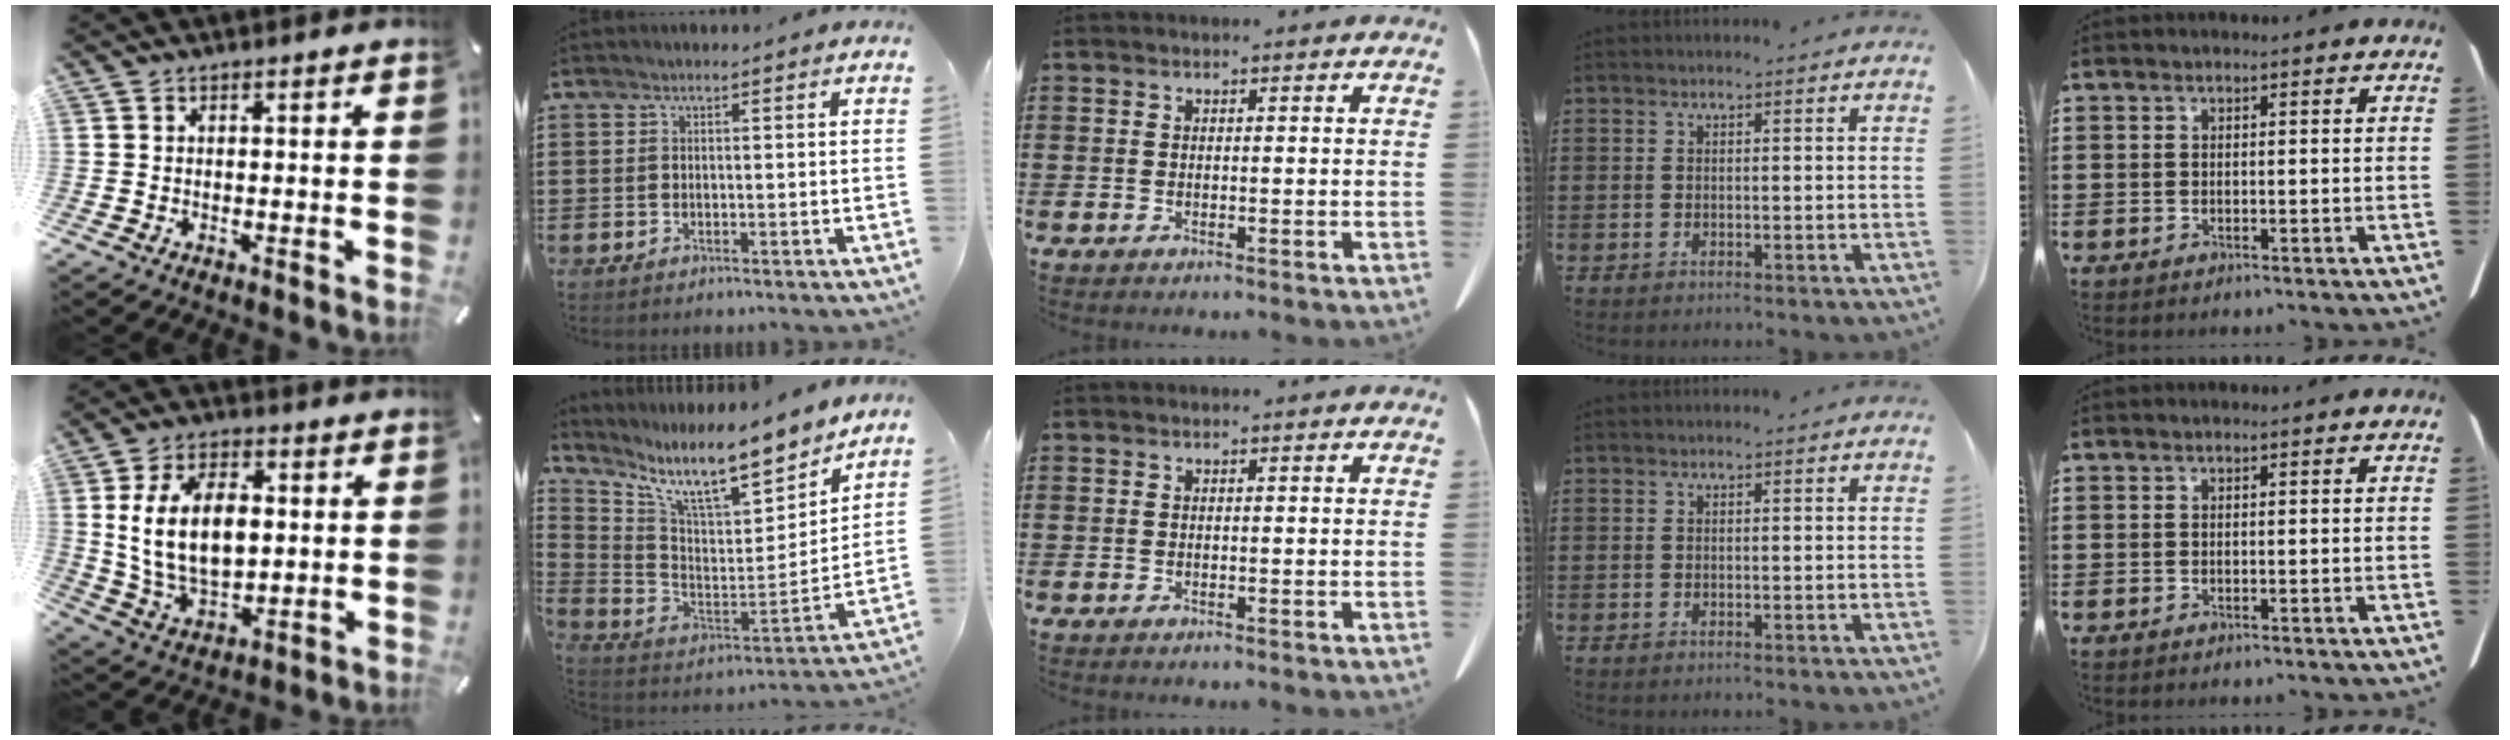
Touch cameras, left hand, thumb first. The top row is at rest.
{"thumb": {"total": 15.1, "force": [2.0, 9.7, 11.4], "torque": [-0.237, 0.005, 0.035]}, "index": {"total": 10.9, "force": [8.9, 1.5, 6.1], "torque": [-0.138, -0.068, 0.146]}}